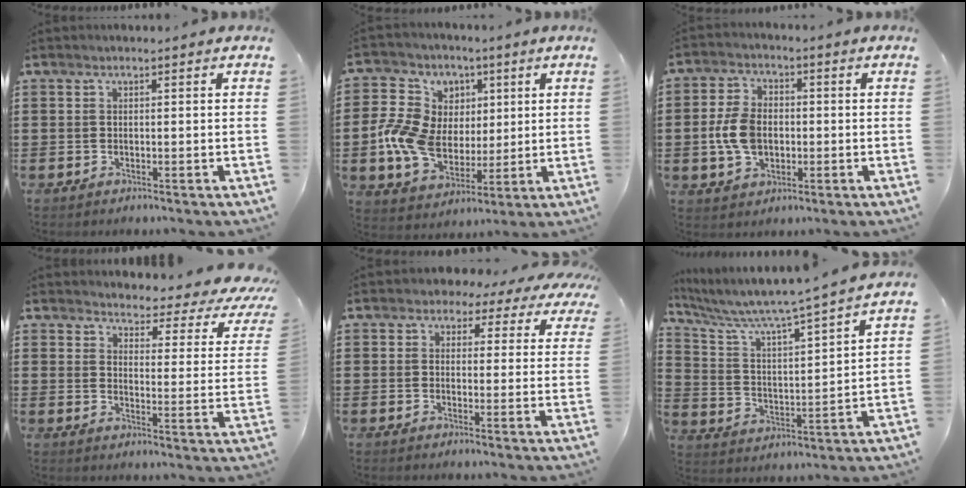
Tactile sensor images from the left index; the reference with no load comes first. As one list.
[{"total": 11.0, "force": [0.4, 9.2, 6.0], "torque": [-0.183, 0.015, 0.006]}, {"total": 7.2, "force": [-0.8, 4.8, 5.3], "torque": [-0.133, 0.003, -0.021]}, {"total": 3.5, "force": [3.2, 0.7, 1.0], "torque": [-0.026, -0.035, 0.046]}, {"total": 2.8, "force": [2.2, 1.7, 0.5], "torque": [-0.018, -0.008, 0.034]}, {"total": 6.1, "force": [5.5, -0.3, 2.6], "torque": [-0.078, -0.047, 0.084]}]